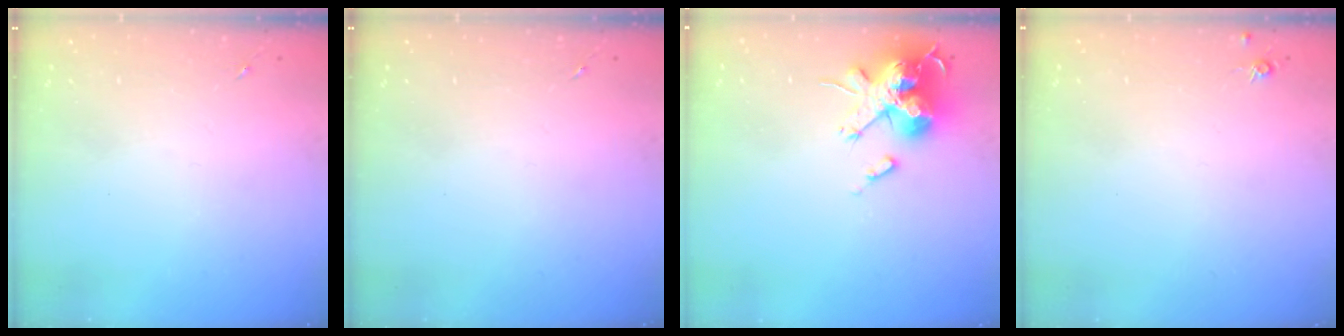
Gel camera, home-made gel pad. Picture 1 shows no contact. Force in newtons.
{"total": 0.0}
{"total": 19.6, "press": 19.6, "slide": 0.1}
{"total": 4.4, "press": 4.3, "slide": 0.5}